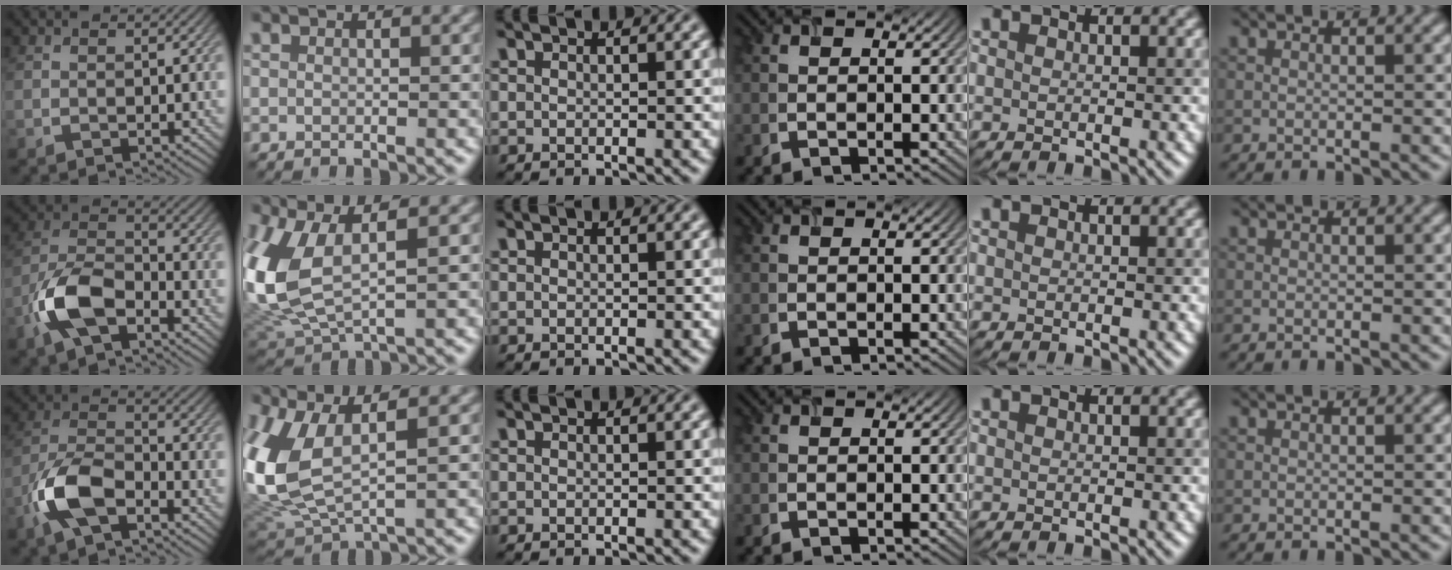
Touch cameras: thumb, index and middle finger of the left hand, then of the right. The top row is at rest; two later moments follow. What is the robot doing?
{"motion": "insert", "object": "airpods case & airpods"}